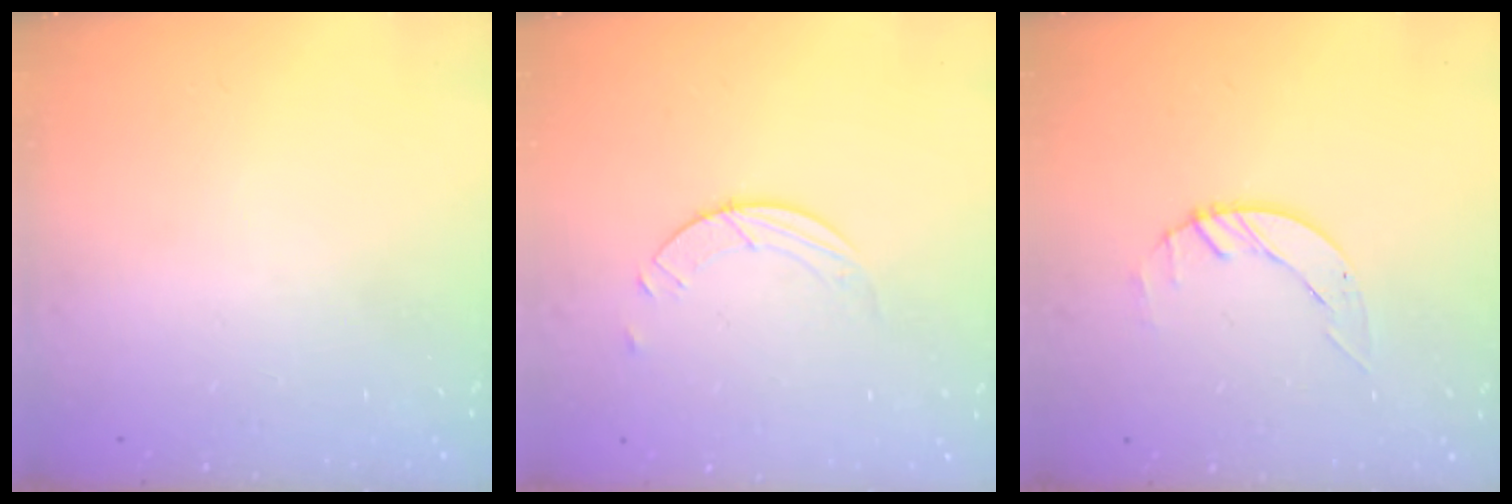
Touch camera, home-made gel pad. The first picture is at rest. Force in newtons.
{"total": 2.5, "press": 2.4, "slide": 0.2}
{"total": 2.6, "press": 2.6, "slide": 0.3}